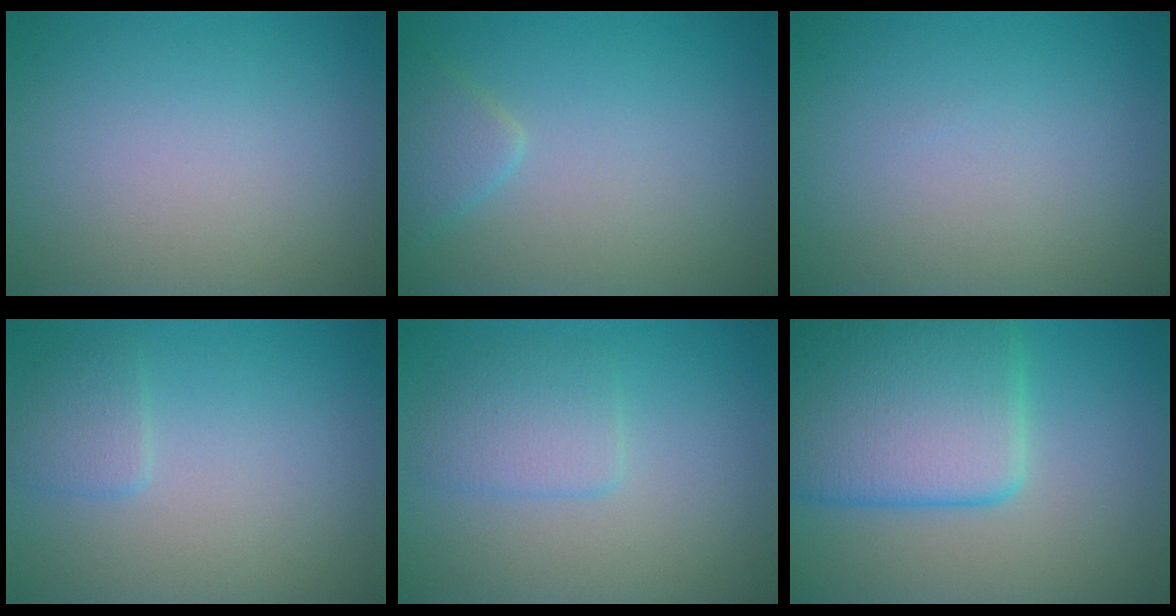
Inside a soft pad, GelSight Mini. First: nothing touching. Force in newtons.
{"total": 1.9, "press": 1.9, "slide": 0.1}
{"total": 0.0}
{"total": 1.6, "press": 1.6, "slide": 0.1}
{"total": 2.4, "press": 2.3, "slide": 0.2}
{"total": 9.1, "press": 9.0, "slide": 0.4}